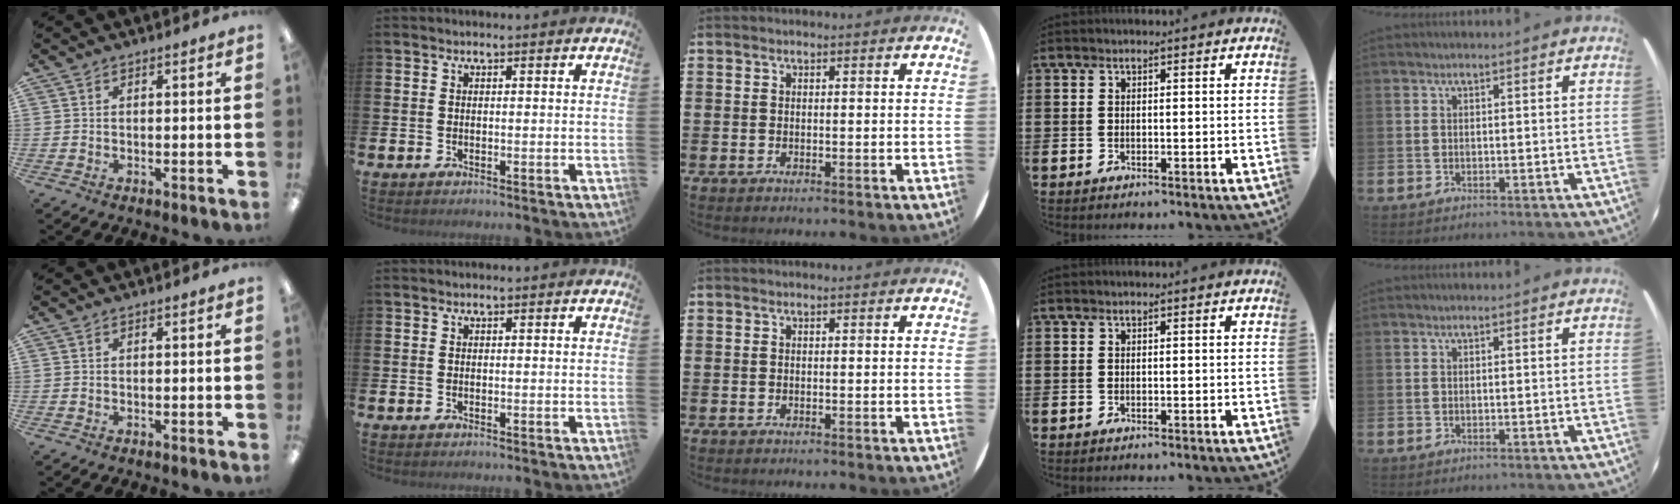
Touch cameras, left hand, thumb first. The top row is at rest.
{}